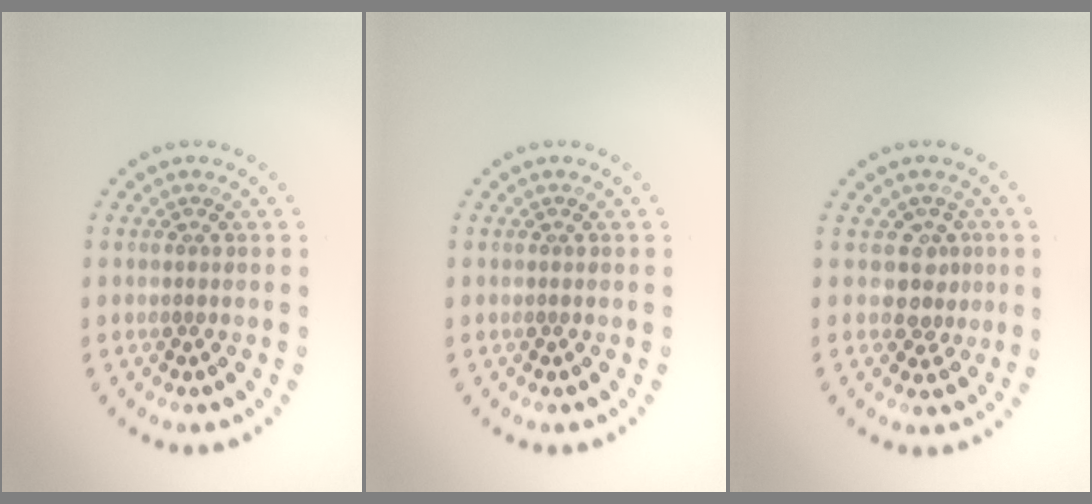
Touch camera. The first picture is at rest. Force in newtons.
{"total": 0.0}
{"total": 2.5, "press": 2.0, "slide": 1.5}